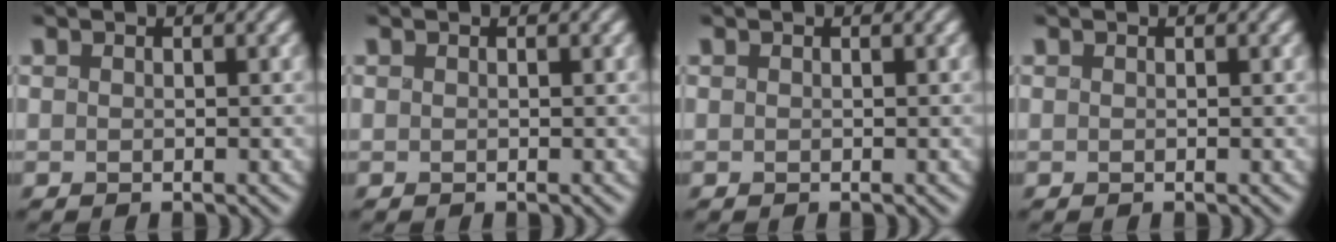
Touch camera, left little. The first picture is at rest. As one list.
[{"total": 0.0}, {"total": 0.0}, {"total": 0.0}]